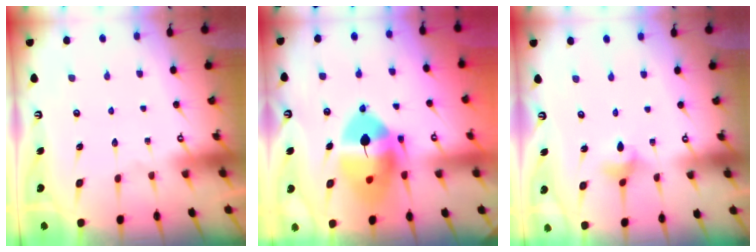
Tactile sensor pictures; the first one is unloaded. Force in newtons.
{"total": 15.3, "press": 15.1, "slide": 2.4}
{"total": 2.9, "press": 2.9, "slide": 0.5}